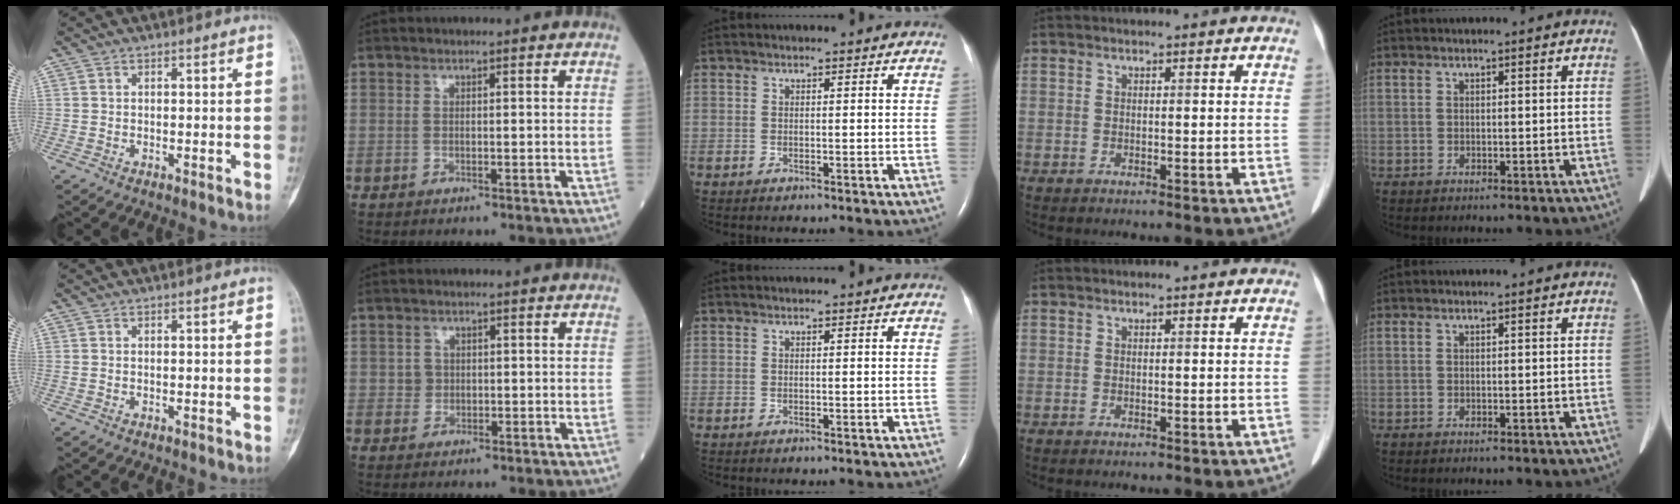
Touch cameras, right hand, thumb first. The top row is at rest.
{"index": {"total": 1.5, "force": [0.0, 1.5, 0.1], "torque": [0.001, 0.004, 0.000]}}